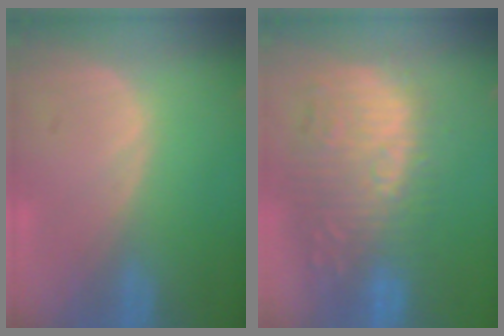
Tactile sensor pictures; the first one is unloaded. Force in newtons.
{"total": 12.4, "press": 11.5, "slide": 4.7}